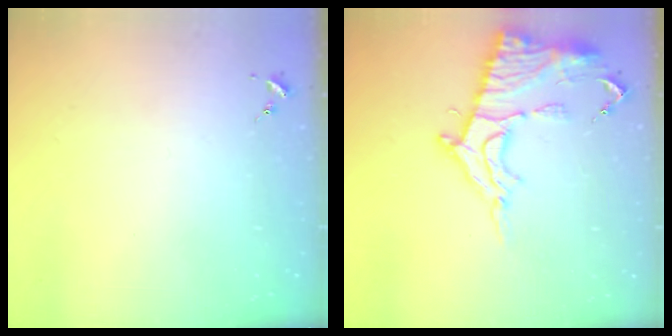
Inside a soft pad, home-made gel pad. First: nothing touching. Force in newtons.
{"total": 16.6, "press": 16.5, "slide": 1.5}